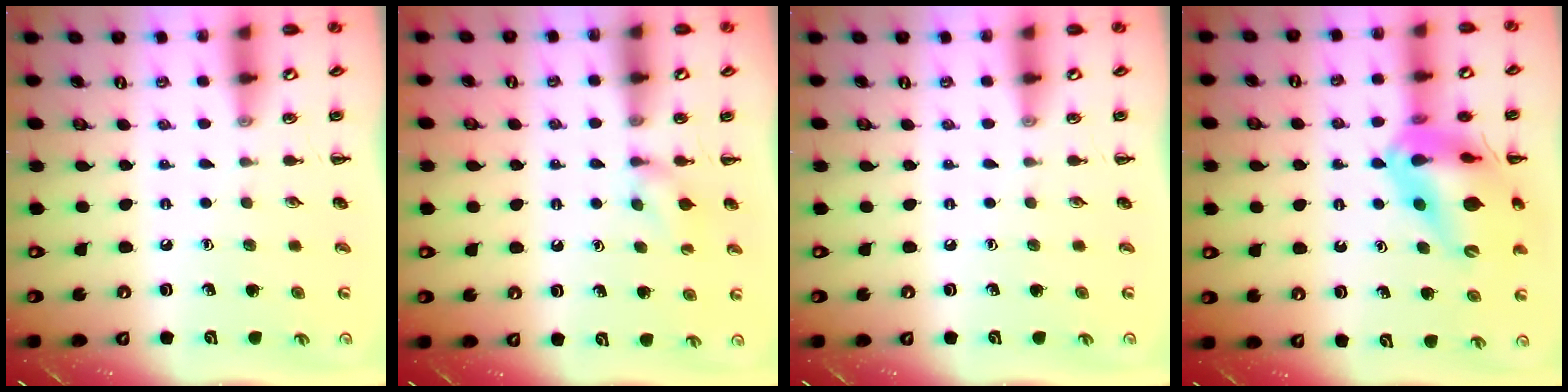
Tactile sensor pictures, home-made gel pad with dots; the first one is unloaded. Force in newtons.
{"total": 3.6, "press": 3.4, "slide": 1.1}
{"total": 0.0}
{"total": 17.9, "press": 17.6, "slide": 3.5}